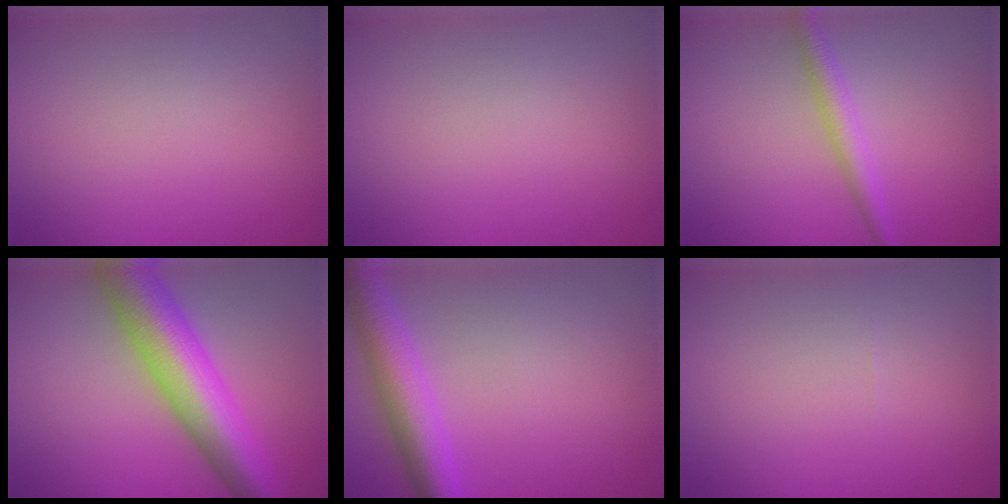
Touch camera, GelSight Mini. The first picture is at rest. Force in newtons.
{"total": 0.0}
{"total": 2.5, "press": 2.5, "slide": 0.0}
{"total": 10.4, "press": 10.4, "slide": 0.2}
{"total": 5.5, "press": 5.5, "slide": 0.2}
{"total": 0.0}